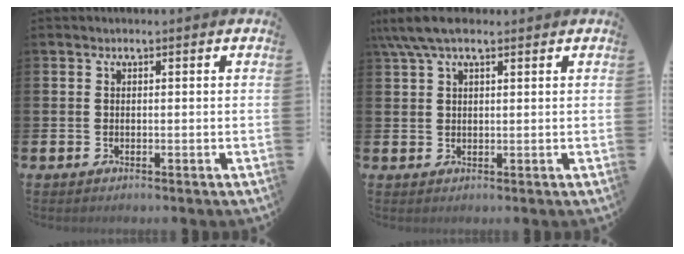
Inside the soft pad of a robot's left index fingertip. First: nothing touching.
{"total": 5.3, "force": [3.8, 1.8, 3.2], "torque": [-0.071, -0.001, 0.068]}